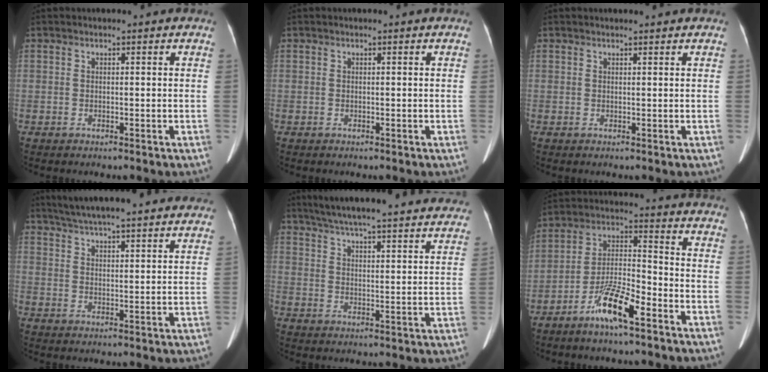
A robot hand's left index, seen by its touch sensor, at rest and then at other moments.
{"total": 0.0}
{"total": 1.4, "force": [1.3, 0.0, 0.4], "torque": [-0.009, 0.006, 0.021]}
{"total": 24.4, "force": [22.0, 2.7, 10.3], "torque": [-0.168, 0.010, 0.290]}
{"total": 34.0, "force": [30.9, 3.9, 13.6], "torque": [-0.223, -0.048, 0.382]}
{"total": 9.0, "force": [-5.8, 1.3, 6.8], "torque": [-0.141, -0.003, -0.110]}